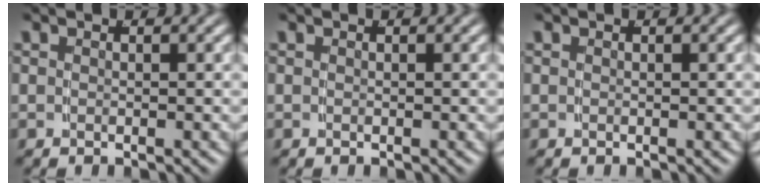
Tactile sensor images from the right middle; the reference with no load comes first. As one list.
[{"total": 0.0}, {"total": 0.0}]